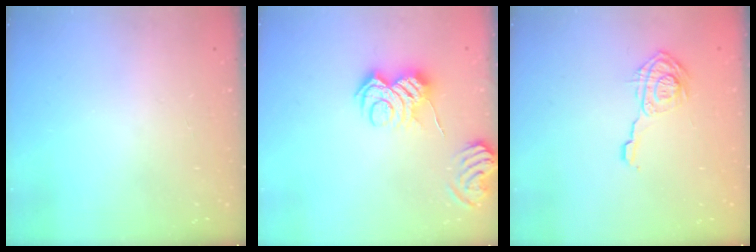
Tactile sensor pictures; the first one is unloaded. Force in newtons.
{"total": 10.1, "press": 10.1, "slide": 0.8}
{"total": 11.0, "press": 11.0, "slide": 0.4}